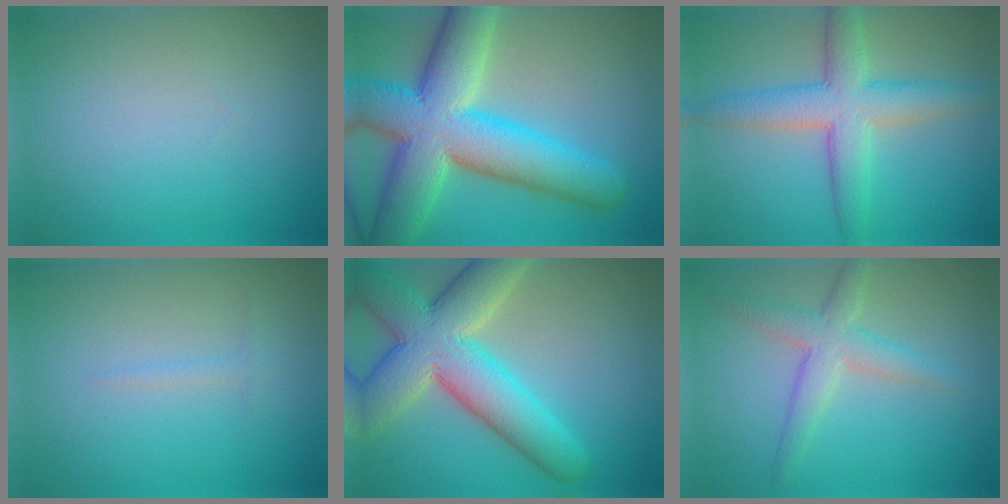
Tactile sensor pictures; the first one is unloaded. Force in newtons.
{"total": 13.1, "press": 13.1, "slide": 0.6}
{"total": 5.9, "press": 5.9, "slide": 0.2}
{"total": 0.7, "press": 0.7, "slide": 0.0}
{"total": 10.5, "press": 10.5, "slide": 0.6}
{"total": 3.5, "press": 3.5, "slide": 0.1}